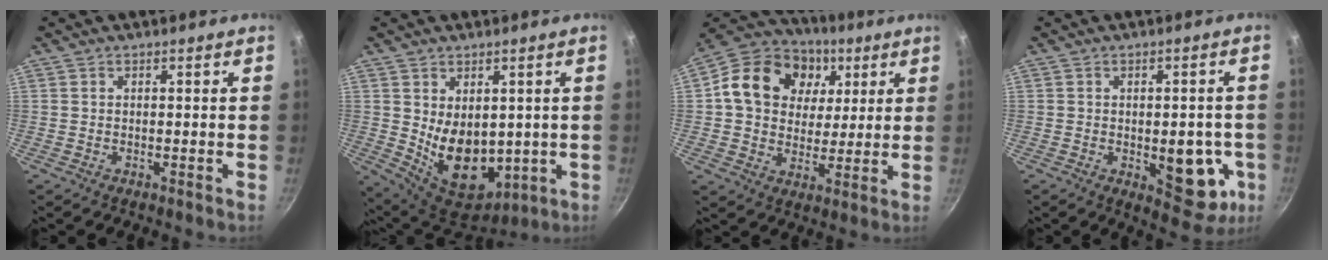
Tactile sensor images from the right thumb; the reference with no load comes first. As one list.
[{"total": 13.6, "force": [0.6, 9.4, 9.8], "torque": [-0.126, -0.039, 0.041]}, {"total": 19.3, "force": [5.2, 15.3, 10.6], "torque": [-0.164, 0.009, 0.077]}, {"total": 11.8, "force": [-2.5, 6.0, 9.8], "torque": [-0.073, 0.002, -0.024]}]